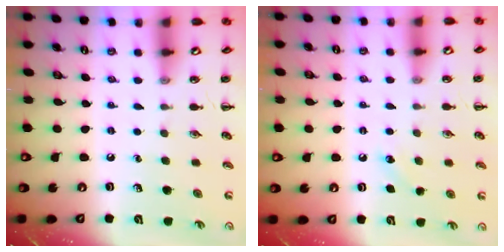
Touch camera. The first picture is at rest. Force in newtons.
{"total": 4.0, "press": 3.8, "slide": 1.1}